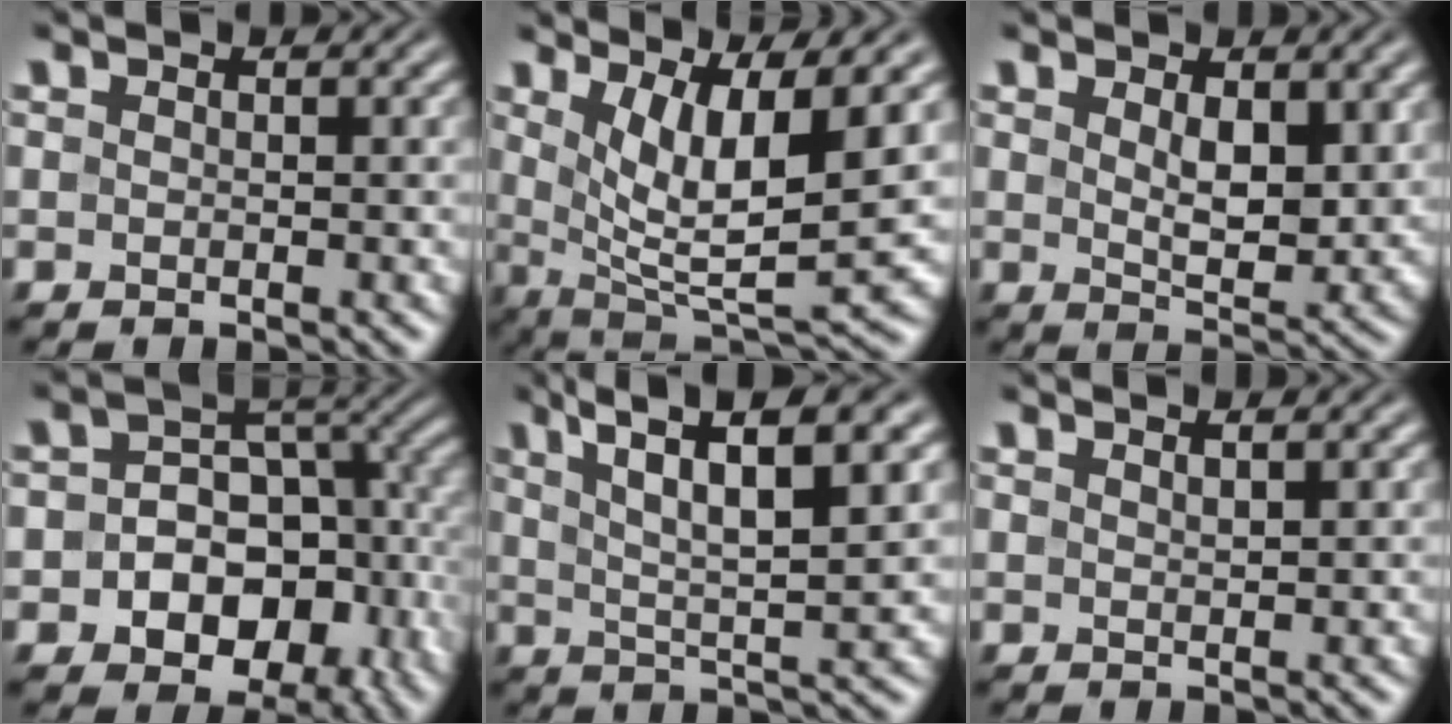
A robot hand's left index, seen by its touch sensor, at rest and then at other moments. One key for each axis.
{"total": 8.0, "fx": 2.0, "fy": 2.3, "fz": 7.4, "tx": -0.134, "ty": -0.014, "tz": 0.043}
{"total": 4.0, "fx": 1.3, "fy": 1.9, "fz": 3.3, "tx": -0.061, "ty": -0.011, "tz": 0.029}
{"total": 12.1, "fx": -3.5, "fy": 9.2, "fz": 7.0, "tx": -0.085, "ty": 0.001, "tz": -0.059}
{"total": 8.2, "fx": 4.2, "fy": 1.8, "fz": 6.8, "tx": -0.110, "ty": 0.012, "tz": 0.074}
{"total": 1.6, "fx": 1.1, "fy": 0.4, "fz": 1.1, "tx": -0.006, "ty": 0.004, "tz": 0.008}